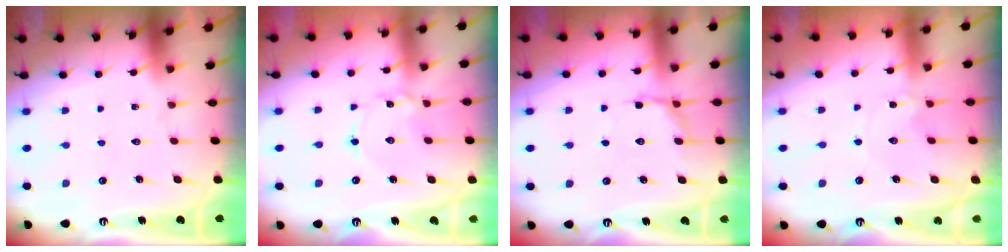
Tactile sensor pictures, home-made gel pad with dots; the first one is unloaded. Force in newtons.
{"total": 1.6, "press": 1.5, "slide": 0.1}
{"total": 5.7, "press": 5.3, "slide": 2.1}
{"total": 1.5, "press": 1.5, "slide": 0.2}